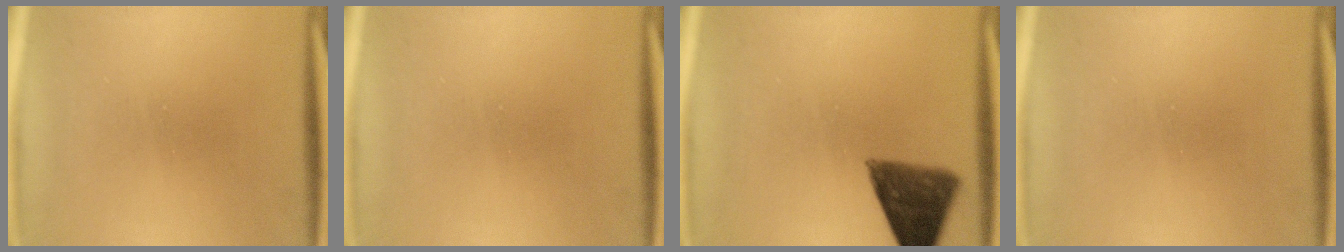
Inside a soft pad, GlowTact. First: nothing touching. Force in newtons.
{"total": 0.0}
{"total": 8.6}
{"total": 0.0}